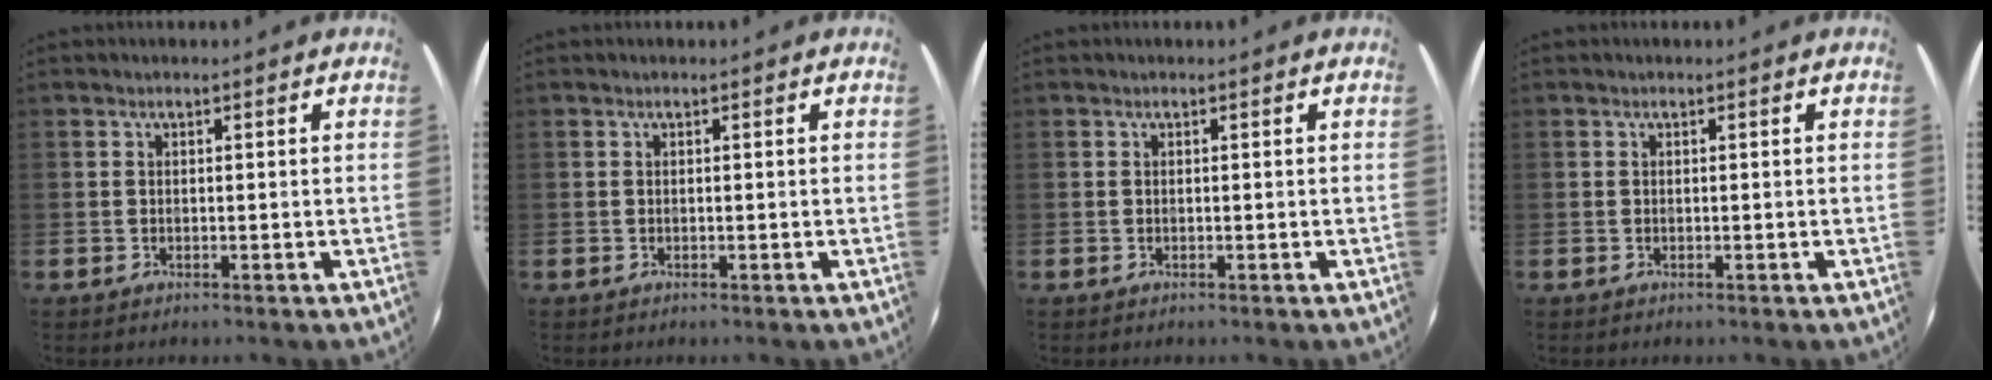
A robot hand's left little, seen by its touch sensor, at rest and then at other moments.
{"total": 0.0}
{"total": 0.0}
{"total": 0.0}